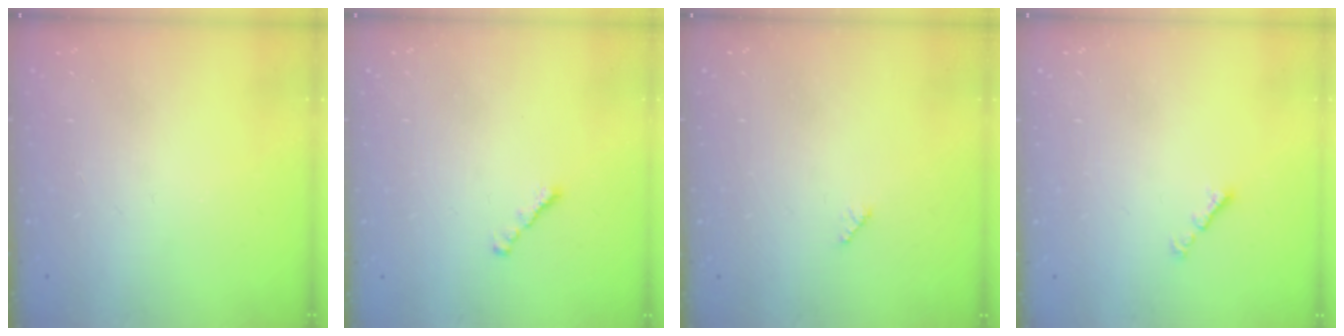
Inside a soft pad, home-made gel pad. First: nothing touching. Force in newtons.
{"total": 1.3, "press": 1.2, "slide": 0.5}
{"total": 2.9, "press": 2.9, "slide": 0.4}
{"total": 1.3, "press": 1.2, "slide": 0.5}